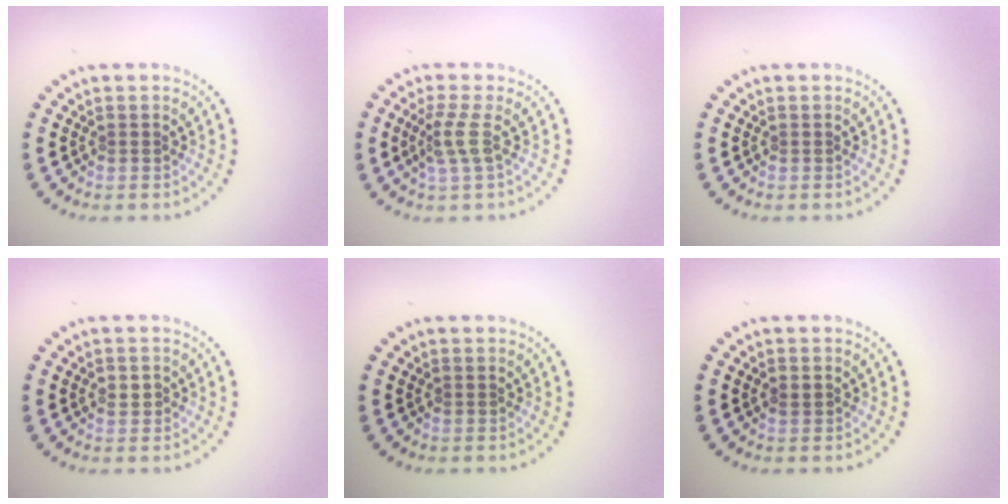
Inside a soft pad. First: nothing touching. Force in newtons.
{"total": 2.3, "press": 1.6, "slide": 1.7}
{"total": 0.0}
{"total": 0.9, "press": 0.9, "slide": 0.1}
{"total": 0.0}
{"total": 0.7, "press": 0.7, "slide": 0.2}